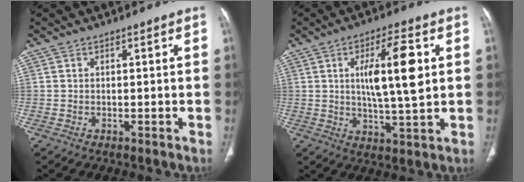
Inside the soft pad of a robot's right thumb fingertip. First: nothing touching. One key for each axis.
{"total": 11.8, "fx": 2.3, "fy": 3.0, "fz": 11.2, "tx": -0.186, "ty": -0.006, "tz": 0.041}